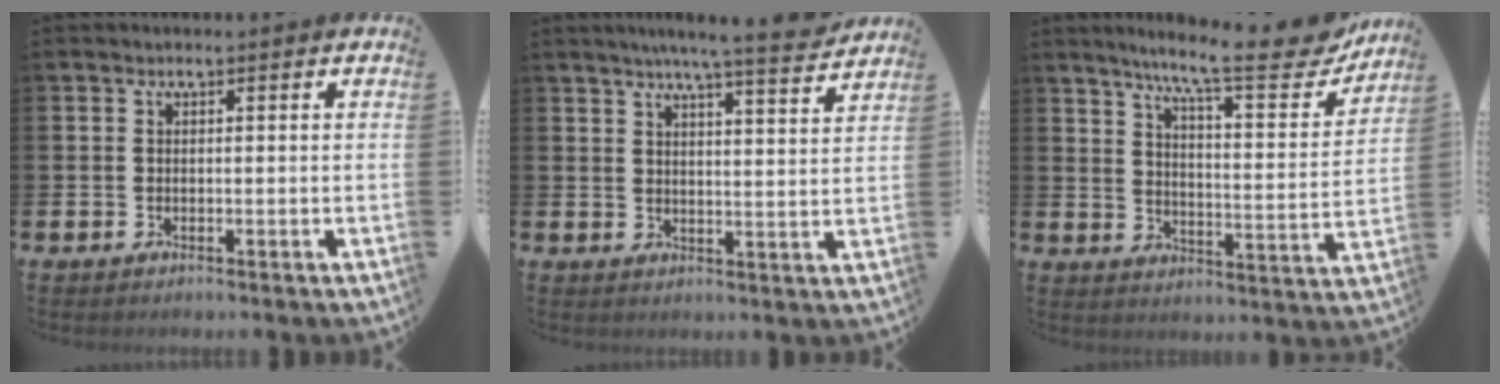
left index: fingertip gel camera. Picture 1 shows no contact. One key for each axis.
{"total": 6.5, "fx": 6.1, "fy": -0.6, "fz": 2.4, "tx": -0.052, "ty": -0.032, "tz": 0.104}
{"total": 11.8, "fx": 9.6, "fy": 1.5, "fz": 6.7, "tx": -0.124, "ty": -0.058, "tz": 0.154}